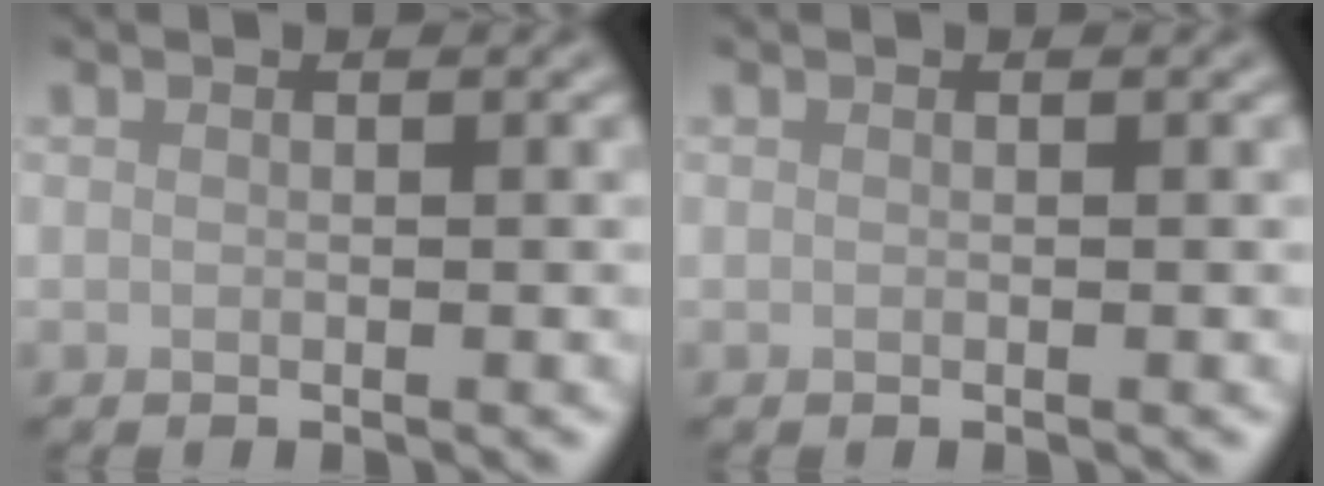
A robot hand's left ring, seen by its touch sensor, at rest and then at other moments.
{"total": 0.0}